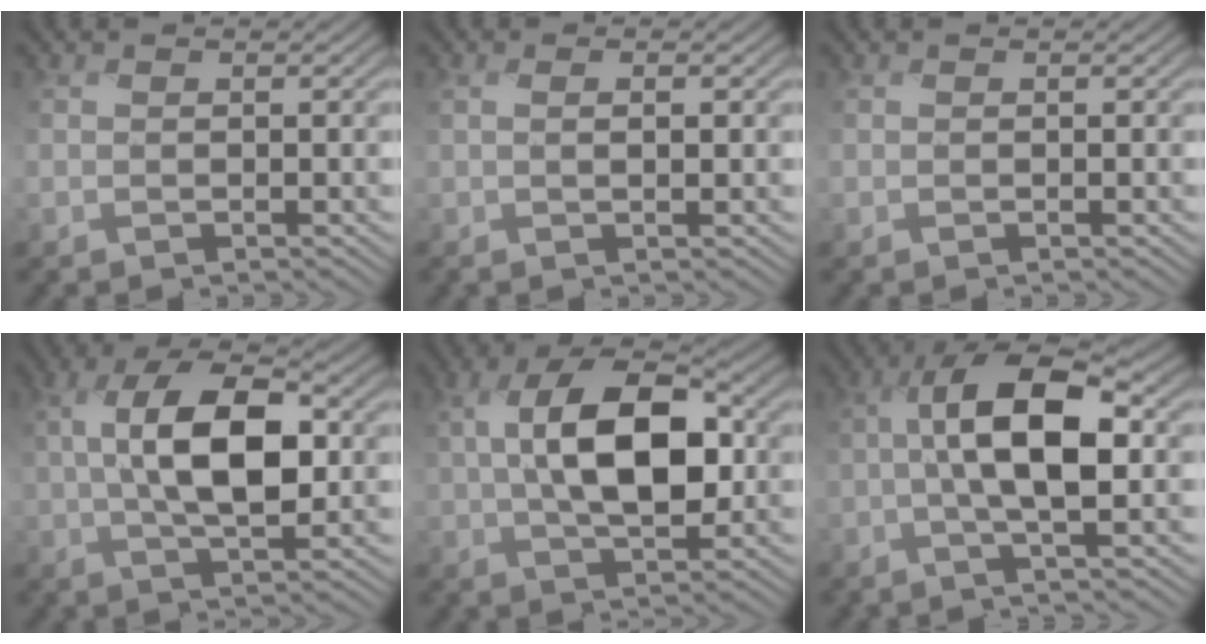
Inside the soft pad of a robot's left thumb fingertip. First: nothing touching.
{"total": 1.7, "force": [0.3, 0.3, 1.6], "torque": [-0.037, 0.004, 0.004]}
{"total": 0.0}
{"total": 10.7, "force": [0.7, 4.6, 9.7], "torque": [-0.182, 0.010, 0.009]}
{"total": 11.2, "force": [0.9, 5.7, 9.6], "torque": [-0.177, 0.011, 0.011]}
{"total": 10.1, "force": [-0.3, 2.9, 9.7], "torque": [-0.160, 0.019, -0.017]}